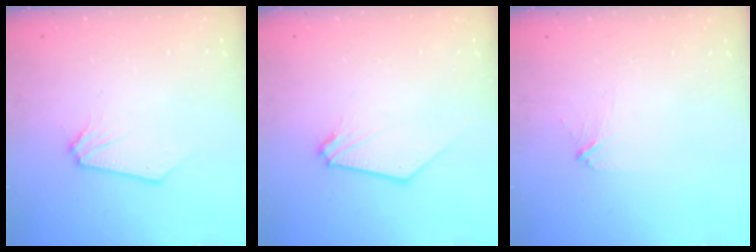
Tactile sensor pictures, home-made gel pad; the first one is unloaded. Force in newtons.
{"total": 0.6, "press": 0.6, "slide": 0.1}
{"total": 2.1, "press": 2.1, "slide": 0.1}